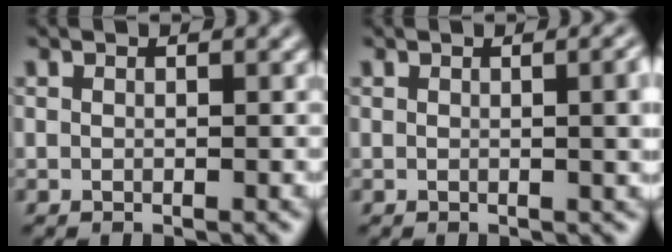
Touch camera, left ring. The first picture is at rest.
{"total": 3.0, "force": [0.2, 1.0, 2.9], "torque": [-0.028, 0.006, 0.000]}